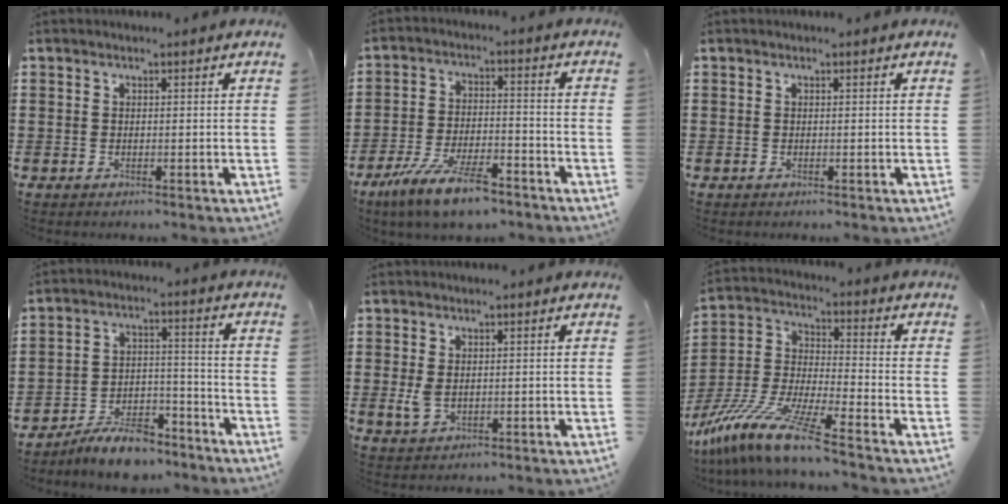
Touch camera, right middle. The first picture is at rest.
{"total": 9.0, "force": [-6.9, 1.9, 5.5], "torque": [-0.114, 0.005, -0.132]}
{"total": 0.0}
{"total": 8.1, "force": [-7.3, 2.2, 2.5], "torque": [-0.035, 0.027, -0.136]}
{"total": 2.3, "force": [0.0, 1.5, 1.8], "torque": [-0.052, -0.001, -0.006]}
{"total": 11.5, "force": [-9.7, -0.3, 6.2], "torque": [-0.140, -0.003, -0.200]}